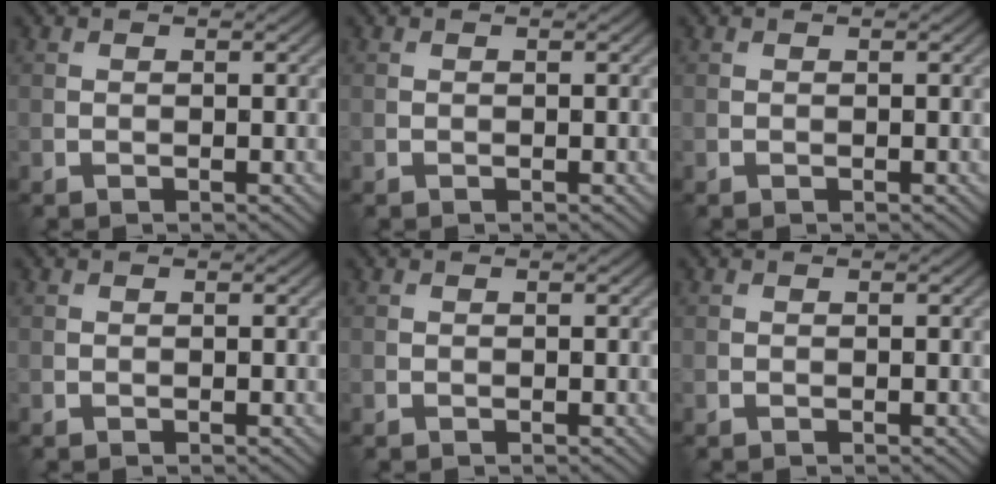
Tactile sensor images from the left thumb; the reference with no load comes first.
{"total": 0.0}
{"total": 0.0}
{"total": 0.0}
{"total": 0.0}
{"total": 0.0}